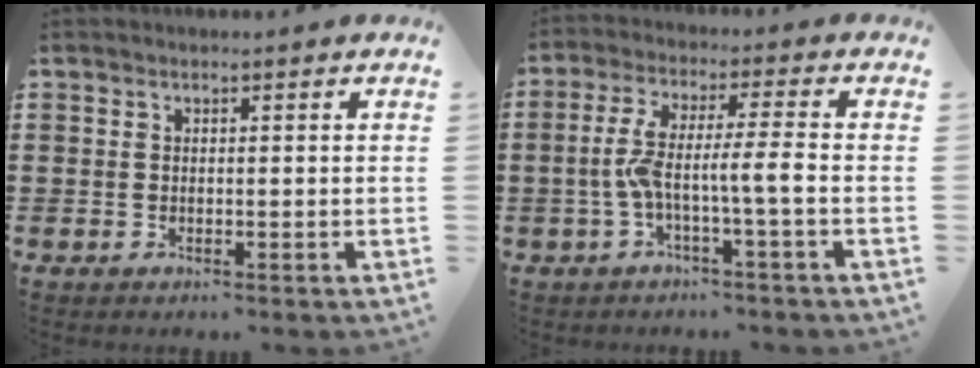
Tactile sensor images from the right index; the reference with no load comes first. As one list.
[{"total": 7.2, "force": [-2.0, 0.2, 6.9], "torque": [-0.143, -0.009, -0.046]}]